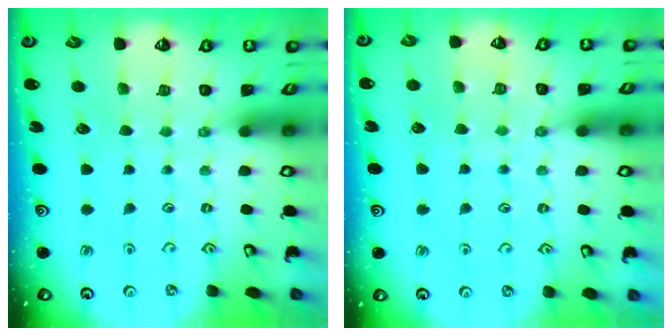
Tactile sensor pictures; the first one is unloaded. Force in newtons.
{"total": 5.9, "press": 5.9, "slide": 0.7}